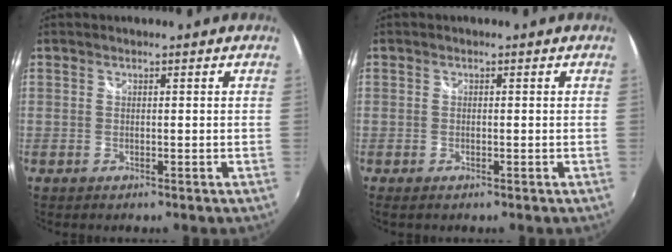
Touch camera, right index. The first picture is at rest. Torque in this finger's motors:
{"motor_torque": [0.43, 0.24, 0.12, 0.05]}